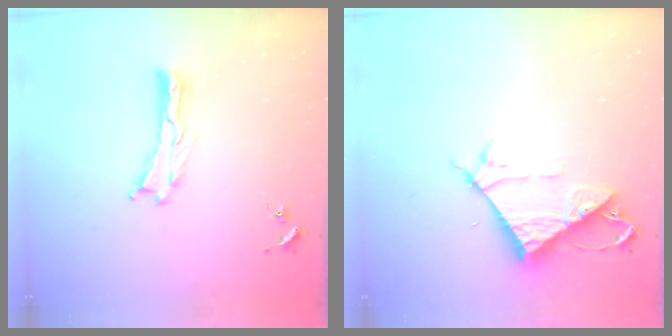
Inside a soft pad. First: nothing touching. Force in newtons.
{"total": 7.2, "press": 7.2, "slide": 0.5}